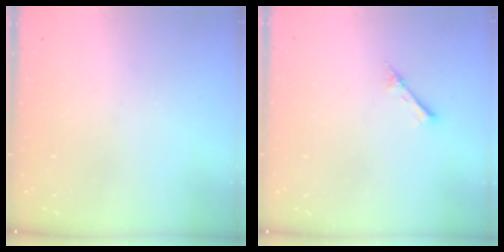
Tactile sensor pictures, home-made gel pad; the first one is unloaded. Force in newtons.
{"total": 2.7, "press": 2.6, "slide": 0.3}